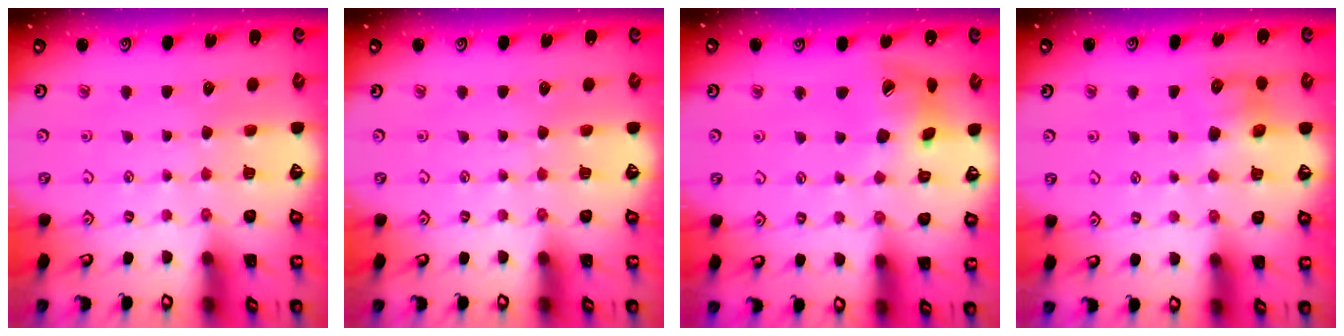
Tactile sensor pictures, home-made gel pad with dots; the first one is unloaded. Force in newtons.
{"total": 0.0}
{"total": 13.1, "press": 13.0, "slide": 1.8}
{"total": 6.5, "press": 6.5, "slide": 0.5}